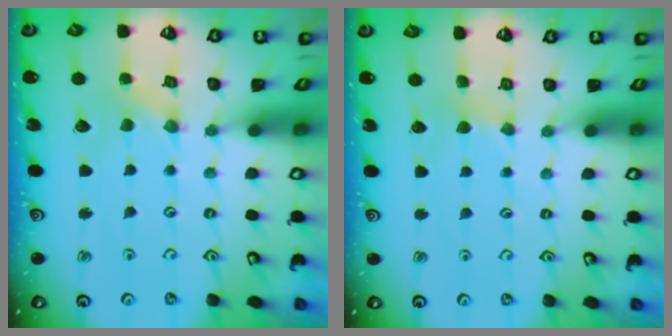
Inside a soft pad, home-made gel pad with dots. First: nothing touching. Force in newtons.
{"total": 2.3, "press": 2.3, "slide": 0.3}